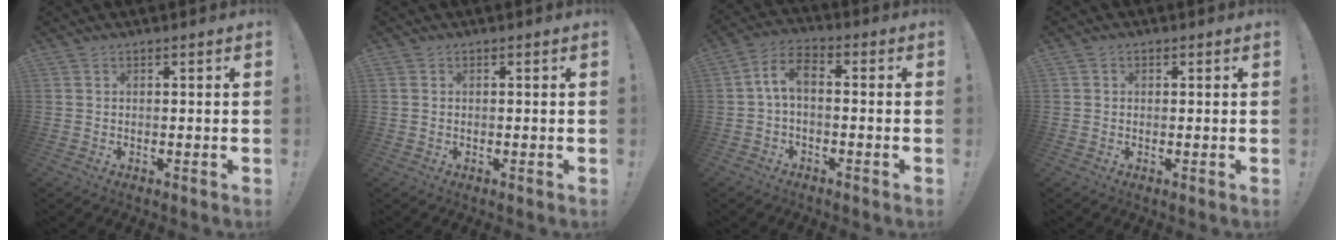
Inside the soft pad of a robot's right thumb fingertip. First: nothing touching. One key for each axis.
{"total": 0.5, "fx": 0.1, "fy": 0.4, "fz": 0.3, "tx": -0.009, "ty": 0.003, "tz": 0.002}
{"total": 6.6, "fx": -0.3, "fy": 3.3, "fz": 5.7, "tx": -0.123, "ty": 0.008, "tz": -0.003}
{"total": 0.9, "fx": 0.0, "fy": 0.8, "fz": 0.3, "tx": -0.003, "ty": 0.003, "tz": -0.002}